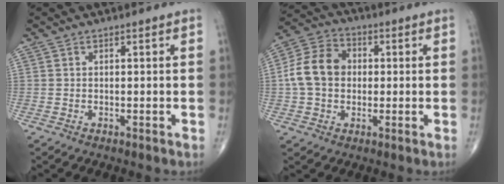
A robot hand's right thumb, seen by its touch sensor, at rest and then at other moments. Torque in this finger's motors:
{"motor_torque": [1.23, 1.10, 0.78, -0.15, 0.07]}